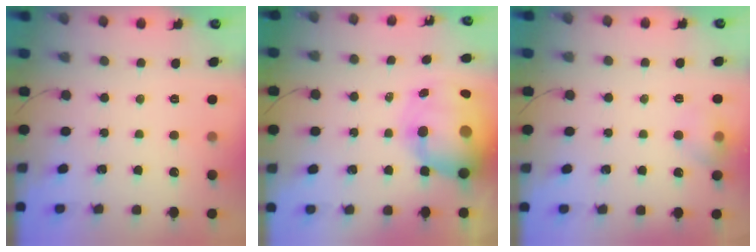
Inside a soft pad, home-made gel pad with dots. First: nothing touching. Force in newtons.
{"total": 18.4, "press": 17.9, "slide": 4.4}
{"total": 7.3, "press": 7.2, "slide": 1.1}